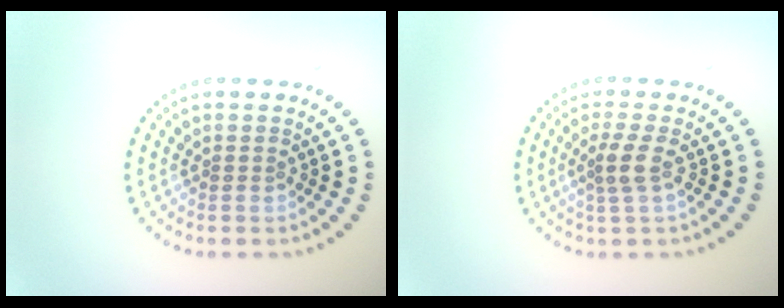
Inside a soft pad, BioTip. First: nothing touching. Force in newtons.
{"total": 2.1, "press": 1.6, "slide": 1.3}